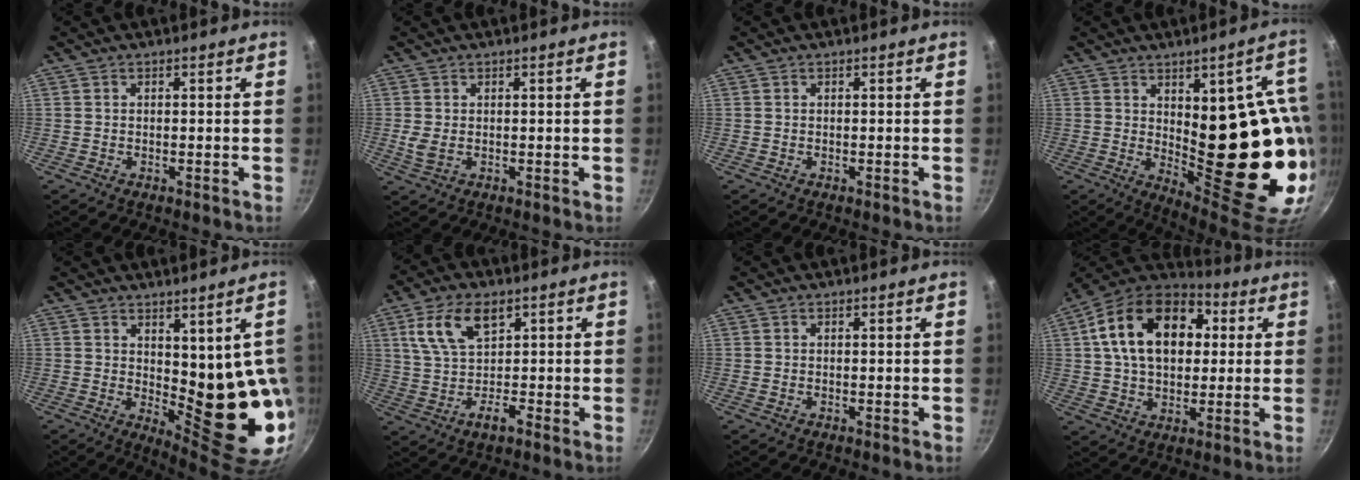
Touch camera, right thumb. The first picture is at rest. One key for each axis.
{"total": 2.6, "fx": 0.1, "fy": 1.6, "fz": 2.0, "tx": -0.034, "ty": -0.003, "tz": 0.006}
{"total": 0.0}
{"total": 22.6, "fx": -0.5, "fy": 9.0, "fz": 20.7, "tx": -0.218, "ty": -0.031, "tz": 0.020}
{"total": 14.6, "fx": 1.2, "fy": 6.1, "fz": 13.2, "tx": -0.136, "ty": -0.037, "tz": 0.036}
{"total": 9.6, "fx": 2.6, "fy": 6.1, "fz": 7.0, "tx": -0.113, "ty": 0.003, "tz": 0.040}
{"total": 0.0}
{"total": 21.3, "fx": 4.7, "fy": 14.3, "fz": 15.0, "tx": -0.230, "ty": 0.022, "tz": 0.063}